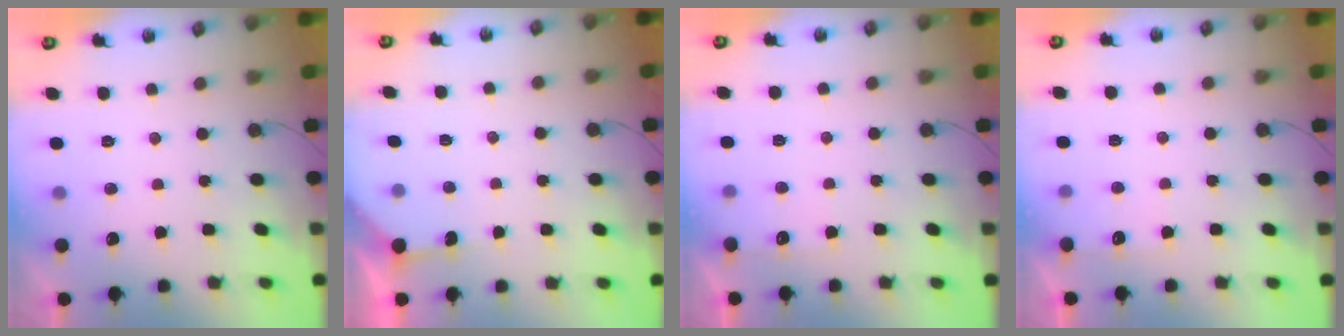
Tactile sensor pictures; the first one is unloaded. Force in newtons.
{"total": 3.2, "press": 3.2, "slide": 0.4}
{"total": 5.9, "press": 5.9, "slide": 0.7}
{"total": 5.9, "press": 5.9, "slide": 0.7}